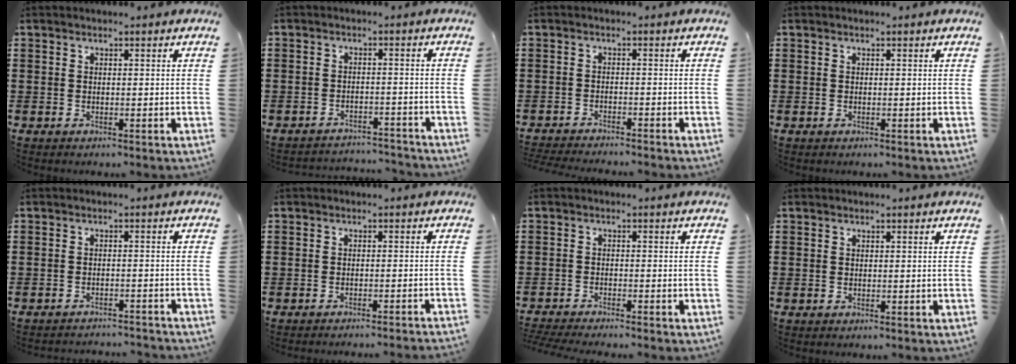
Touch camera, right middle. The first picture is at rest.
{"total": 3.1, "force": [-3.1, 0.3, -0.3], "torque": [-0.002, 0.003, -0.069]}
{"total": 2.5, "force": [-2.5, 0.0, 0.0], "torque": [-0.003, 0.000, -0.054]}
{"total": 0.0}
{"total": 2.3, "force": [-2.3, 0.0, 0.1], "torque": [-0.006, 0.003, -0.050]}
{"total": 1.7, "force": [-1.6, -0.3, 0.3], "torque": [-0.005, 0.005, -0.034]}
{"total": 2.5, "force": [-2.5, 0.0, 0.4], "torque": [-0.016, -0.003, -0.054]}
{"total": 0.0}